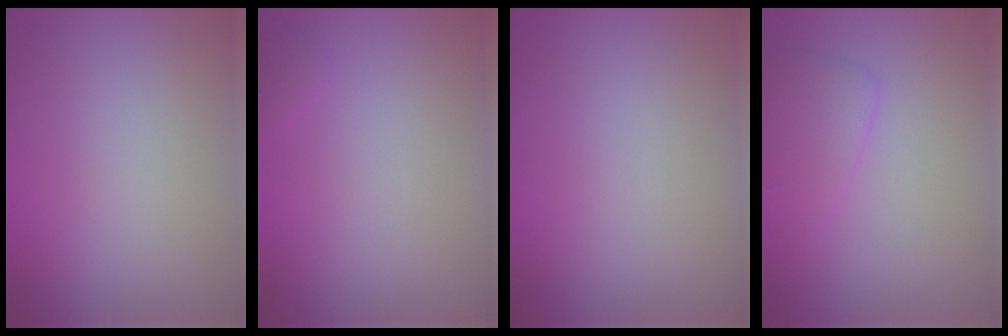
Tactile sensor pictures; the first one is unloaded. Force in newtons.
{"total": 0.6, "press": 0.6, "slide": 0.1}
{"total": 0.0}
{"total": 1.9, "press": 1.9, "slide": 0.0}